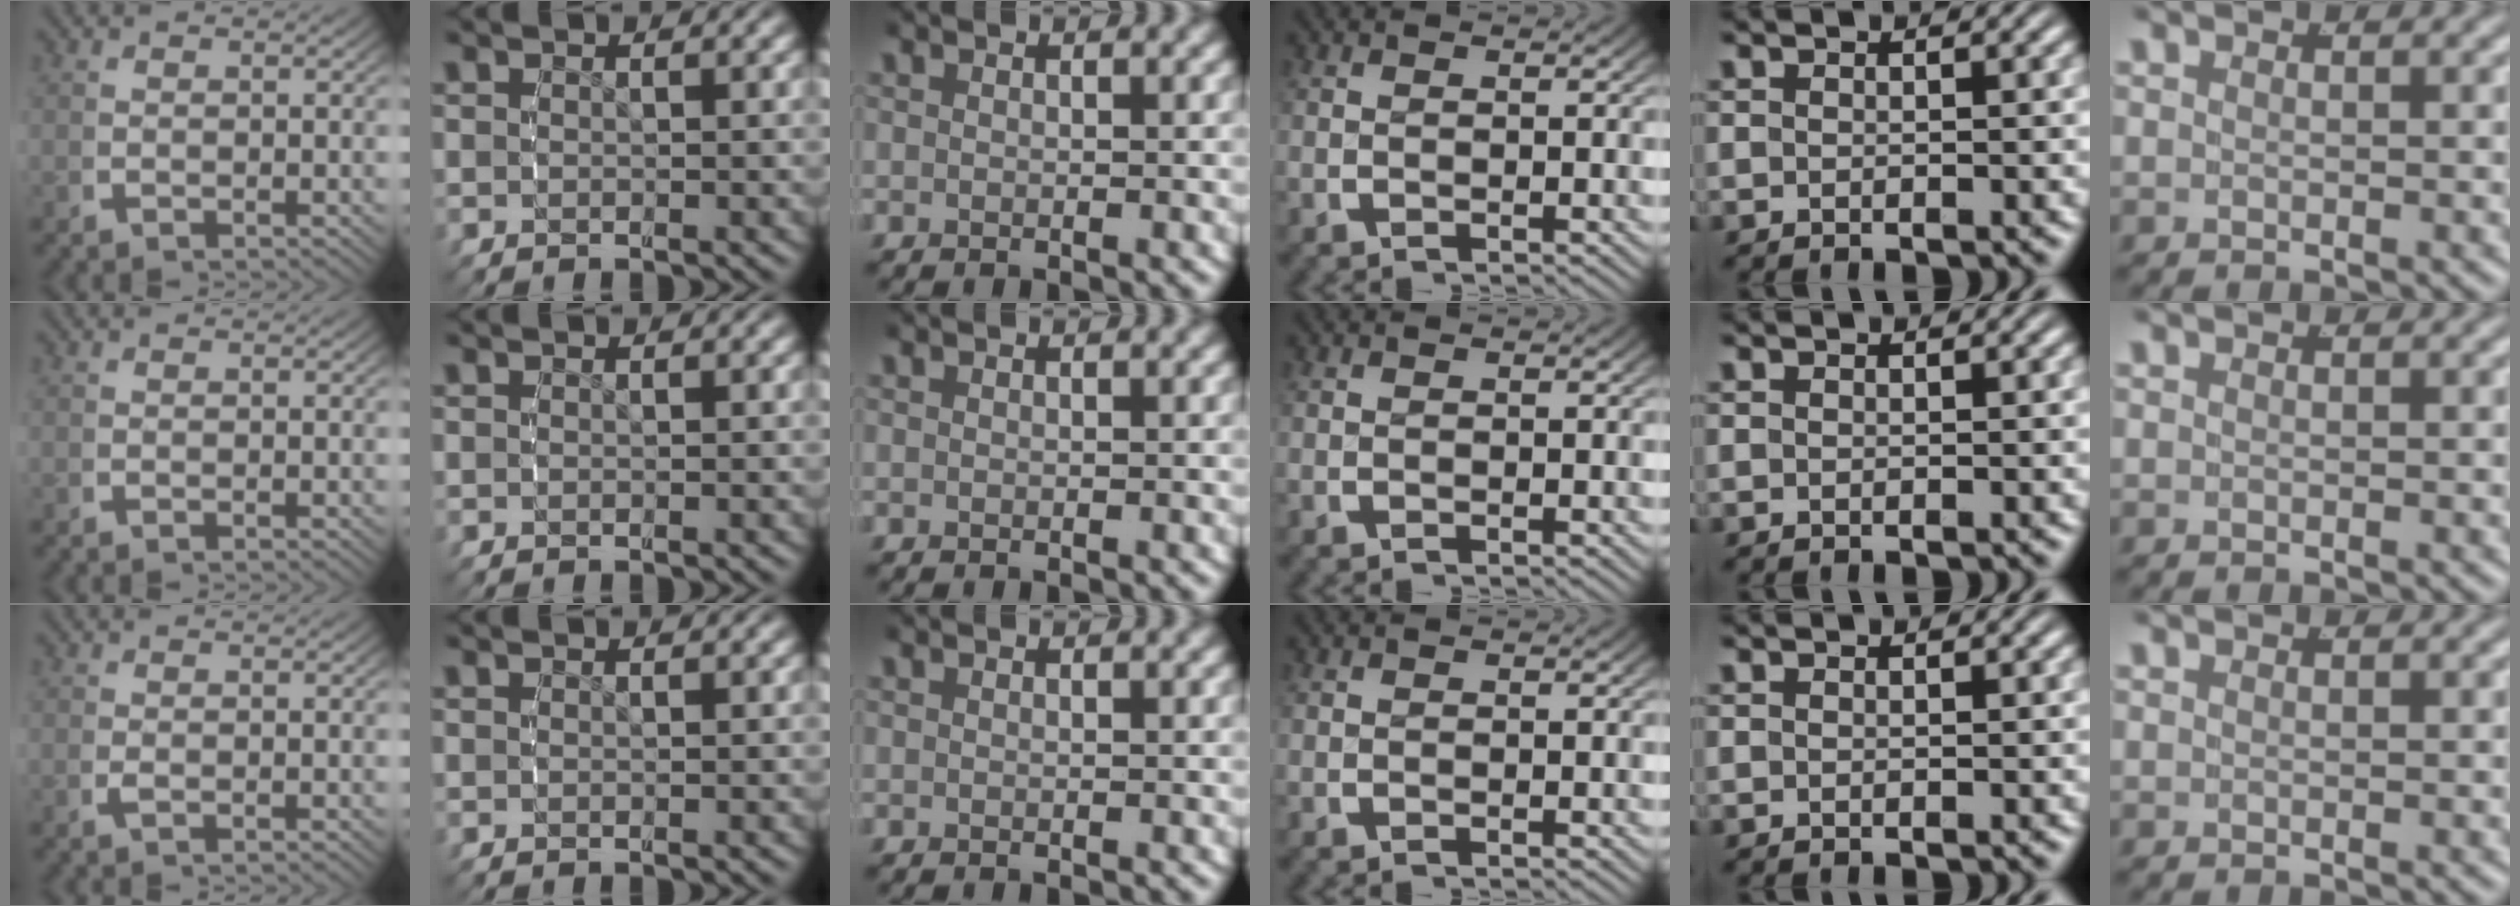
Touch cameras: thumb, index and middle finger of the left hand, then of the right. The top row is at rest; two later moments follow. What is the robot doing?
{"motion": "grasp_and_lifting", "object": "ethernet cable"}